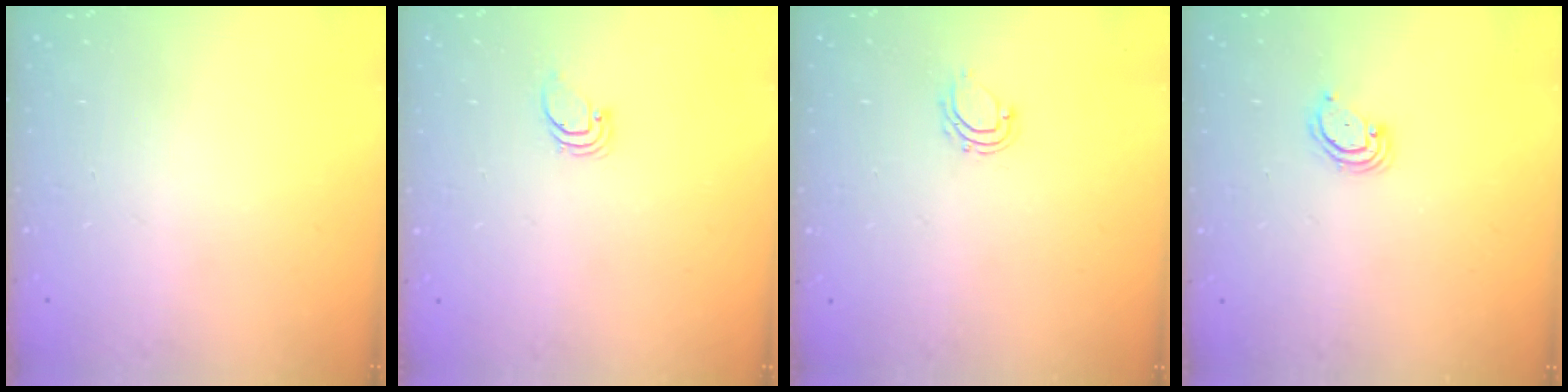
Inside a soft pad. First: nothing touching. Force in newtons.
{"total": 0.9, "press": 0.9, "slide": 0.1}
{"total": 4.5, "press": 4.4, "slide": 0.6}
{"total": 2.9, "press": 2.9, "slide": 0.3}